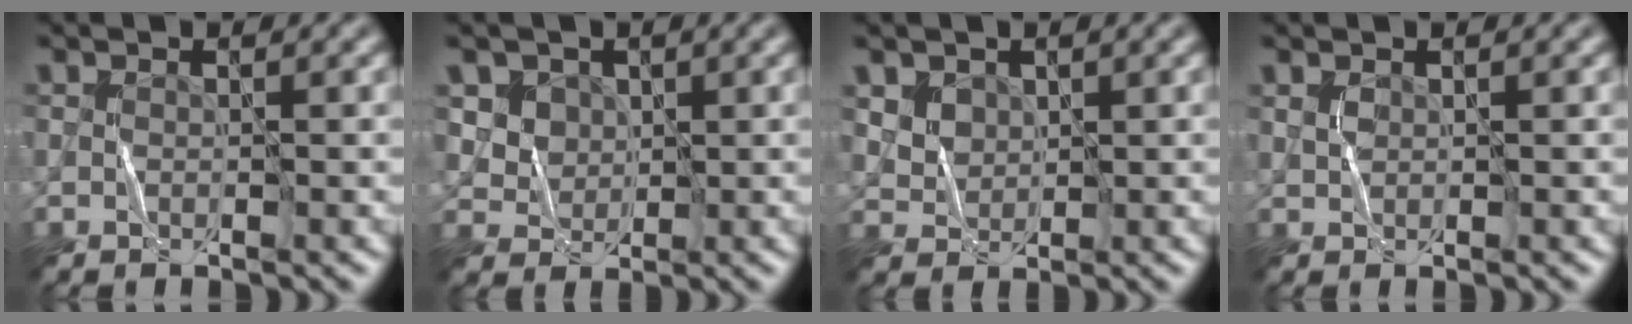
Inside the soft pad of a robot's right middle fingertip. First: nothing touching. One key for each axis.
{"total": 4.4, "fx": 2.2, "fy": 3.4, "fz": 1.7, "tx": -0.049, "ty": -0.006, "tz": 0.050}
{"total": 3.7, "fx": 2.1, "fy": 2.6, "fz": 1.5, "tx": -0.053, "ty": -0.002, "tz": 0.060}
{"total": 0.6, "fx": 0.4, "fy": 0.3, "fz": 0.3, "tx": -0.011, "ty": 0.001, "tz": 0.010}